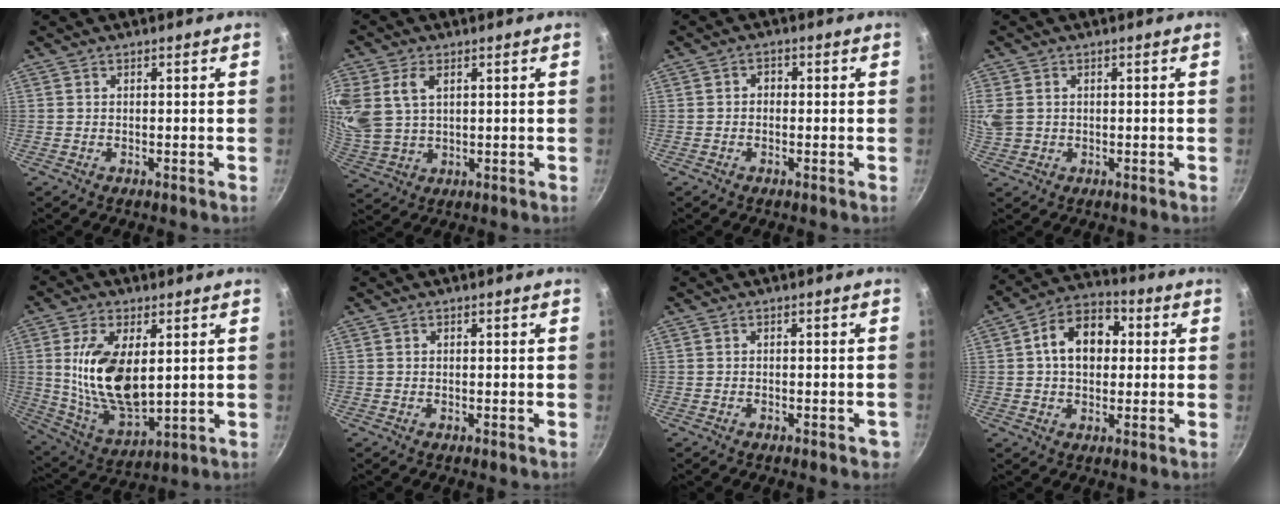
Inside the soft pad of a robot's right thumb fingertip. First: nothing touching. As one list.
[{"total": 11.4, "force": [3.8, 7.6, 7.6], "torque": [-0.165, -0.002, 0.083]}, {"total": 1.7, "force": [-0.2, 1.4, 1.0], "torque": [-0.013, 0.008, -0.007]}, {"total": 5.8, "force": [0.9, 4.7, 3.3], "torque": [-0.069, 0.002, 0.021]}, {"total": 16.1, "force": [2.7, 8.3, 13.5], "torque": [-0.245, -0.022, 0.063]}, {"total": 0.0}, {"total": 1.1, "force": [-1.0, 0.0, 0.4], "torque": [0.004, 0.011, -0.003]}, {"total": 12.0, "force": [1.7, 8.5, 8.3], "torque": [-0.091, 0.024, 0.009]}]